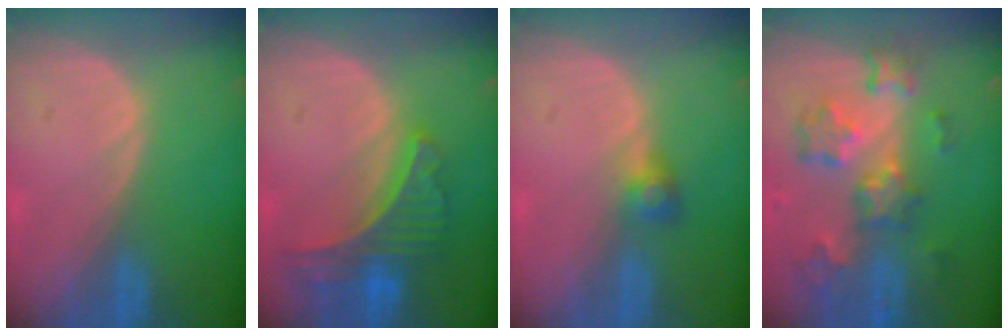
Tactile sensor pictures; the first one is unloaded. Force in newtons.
{"total": 7.9, "press": 7.0, "slide": 3.7}
{"total": 2.6, "press": 2.5, "slide": 0.7}
{"total": 9.2, "press": 8.1, "slide": 4.5}